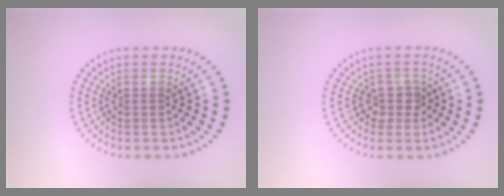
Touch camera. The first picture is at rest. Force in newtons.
{"total": 2.1, "press": 1.6, "slide": 1.3}